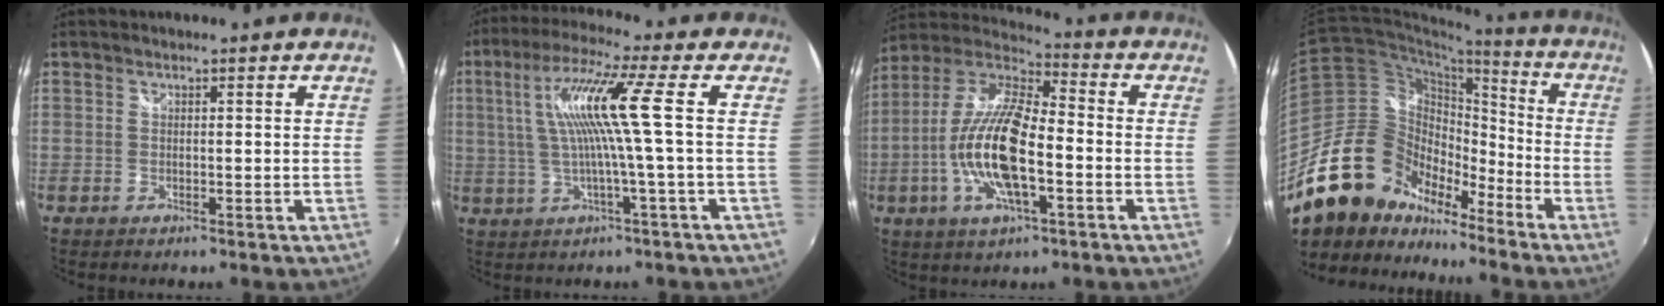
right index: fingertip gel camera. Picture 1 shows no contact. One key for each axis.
{"total": 10.9, "fx": 0.8, "fy": -1.3, "fz": 10.8, "tx": -0.205, "ty": 0.006, "tz": 0.020}
{"total": 17.2, "fx": -4.4, "fy": 5.6, "fz": 15.7, "tx": -0.315, "ty": -0.005, "tz": -0.090}
{"total": 19.2, "fx": -14.3, "fy": 10.8, "fz": 6.9, "tx": -0.136, "ty": 0.028, "tz": -0.257}